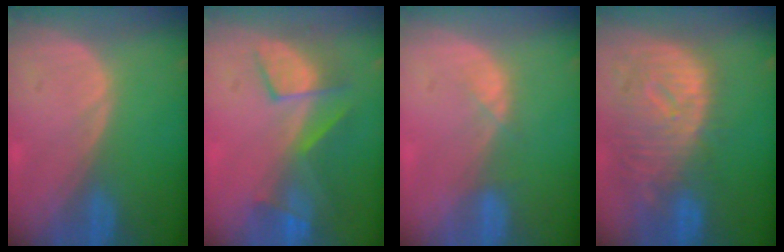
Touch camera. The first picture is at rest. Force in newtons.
{"total": 7.6, "press": 7.1, "slide": 2.6}
{"total": 1.9, "press": 1.7, "slide": 0.9}
{"total": 12.2, "press": 10.5, "slide": 6.2}